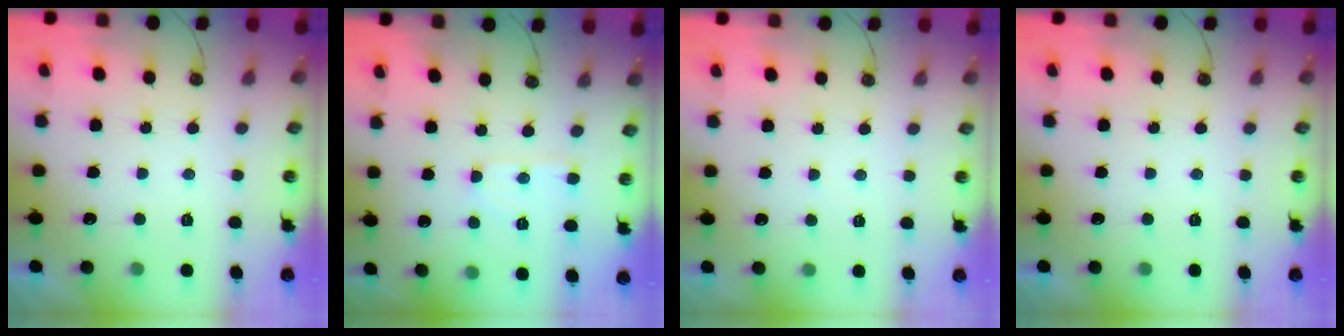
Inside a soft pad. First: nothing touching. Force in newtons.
{"total": 3.4, "press": 3.4, "slide": 0.5}
{"total": 1.9, "press": 1.9, "slide": 0.3}
{"total": 0.0}